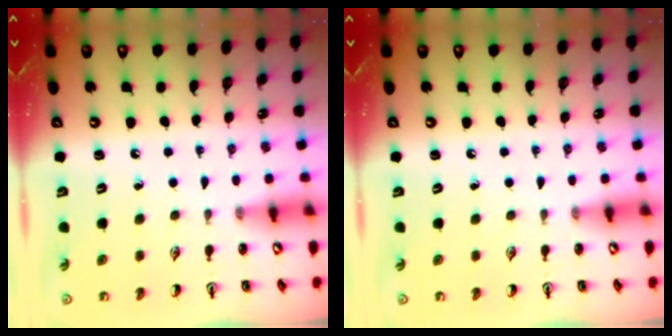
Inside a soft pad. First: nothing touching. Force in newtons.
{"total": 0.0}